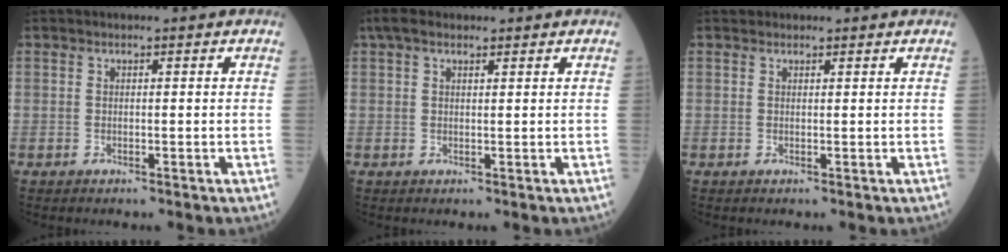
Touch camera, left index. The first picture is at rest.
{"total": 4.0, "force": [2.9, 1.4, 2.3], "torque": [-0.049, 0.034, 0.055]}
{"total": 1.1, "force": [0.9, 0.5, -0.2], "torque": [0.002, 0.007, 0.014]}